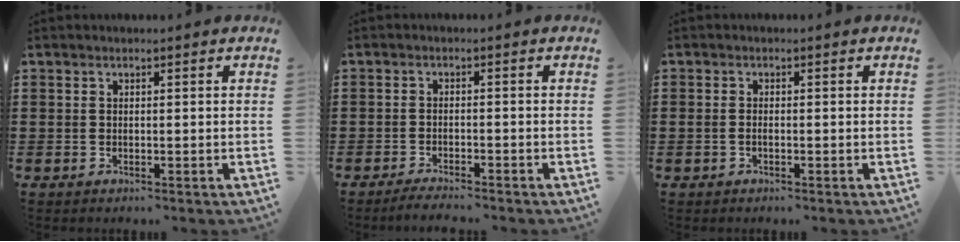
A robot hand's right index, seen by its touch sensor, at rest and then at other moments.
{"total": 2.1, "force": [-2.0, -0.2, 0.4], "torque": [-0.007, -0.001, -0.040]}
{"total": 0.8, "force": [-0.4, 0.3, 0.6], "torque": [-0.014, -0.004, -0.006]}